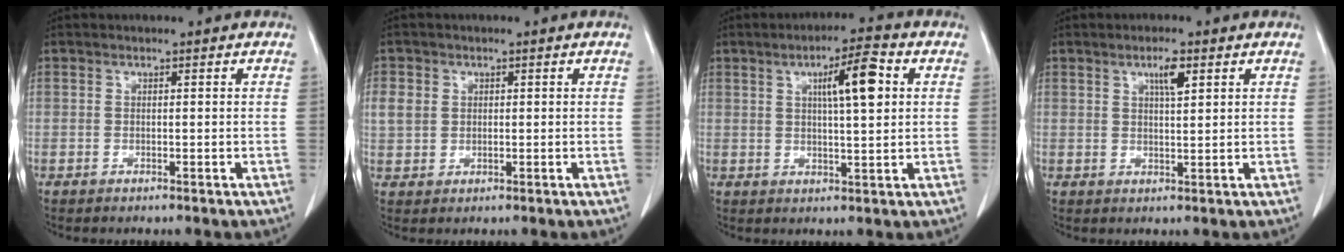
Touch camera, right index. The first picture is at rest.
{"total": 3.6, "force": [1.0, 3.1, 1.6], "torque": [-0.034, 0.008, 0.023]}
{"total": 8.2, "force": [2.5, 1.1, 7.7], "torque": [-0.125, 0.010, 0.039]}
{"total": 3.5, "force": [1.8, 0.6, 2.9], "torque": [-0.051, -0.001, 0.030]}